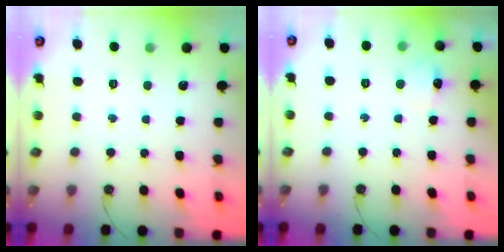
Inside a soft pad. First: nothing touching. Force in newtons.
{"total": 6.5, "press": 6.5, "slide": 1.0}